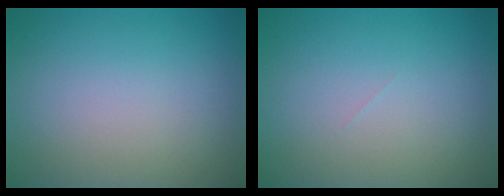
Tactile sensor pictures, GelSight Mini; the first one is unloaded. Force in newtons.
{"total": 0.0}